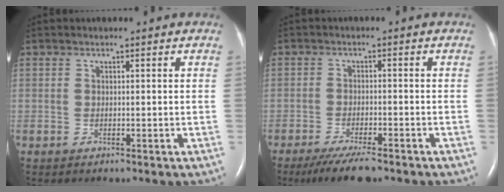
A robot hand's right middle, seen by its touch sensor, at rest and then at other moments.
{"total": 7.1, "force": [-5.5, 1.3, 4.2], "torque": [-0.072, -0.016, -0.089]}